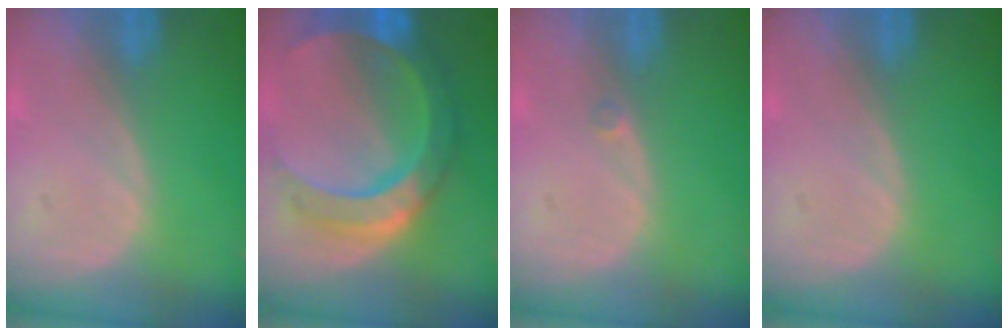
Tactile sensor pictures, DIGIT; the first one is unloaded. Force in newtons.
{"total": 9.8, "press": 9.8, "slide": 0.9}
{"total": 0.7, "press": 0.6, "slide": 0.3}
{"total": 0.0}